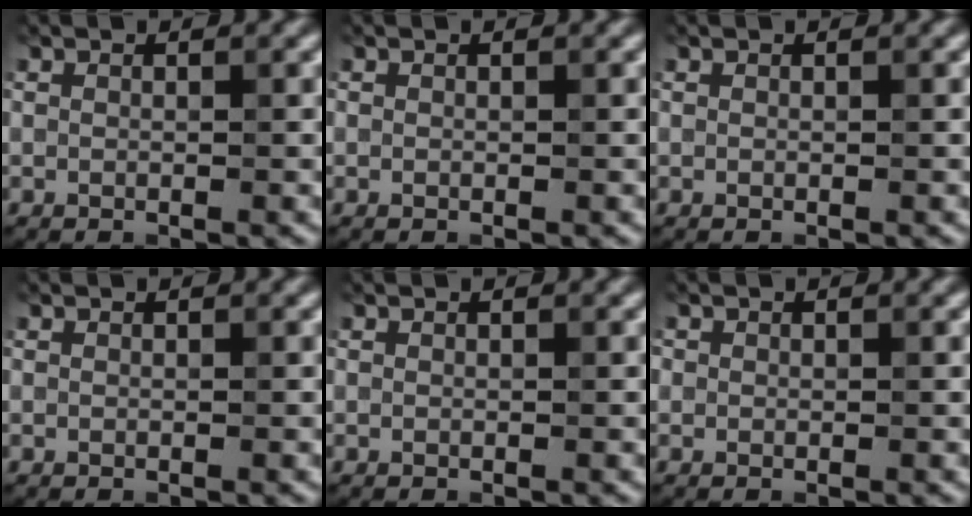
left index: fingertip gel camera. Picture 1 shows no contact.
{"total": 0.8, "force": [-0.3, -0.3, -0.7], "torque": [0.010, 0.002, 0.002]}
{"total": 0.8, "force": [-0.3, -0.3, -0.7], "torque": [0.010, 0.003, 0.002]}
{"total": 0.0}
{"total": 0.0}
{"total": 0.7, "force": [-0.2, 0.1, -0.7], "torque": [0.016, 0.001, 0.002]}